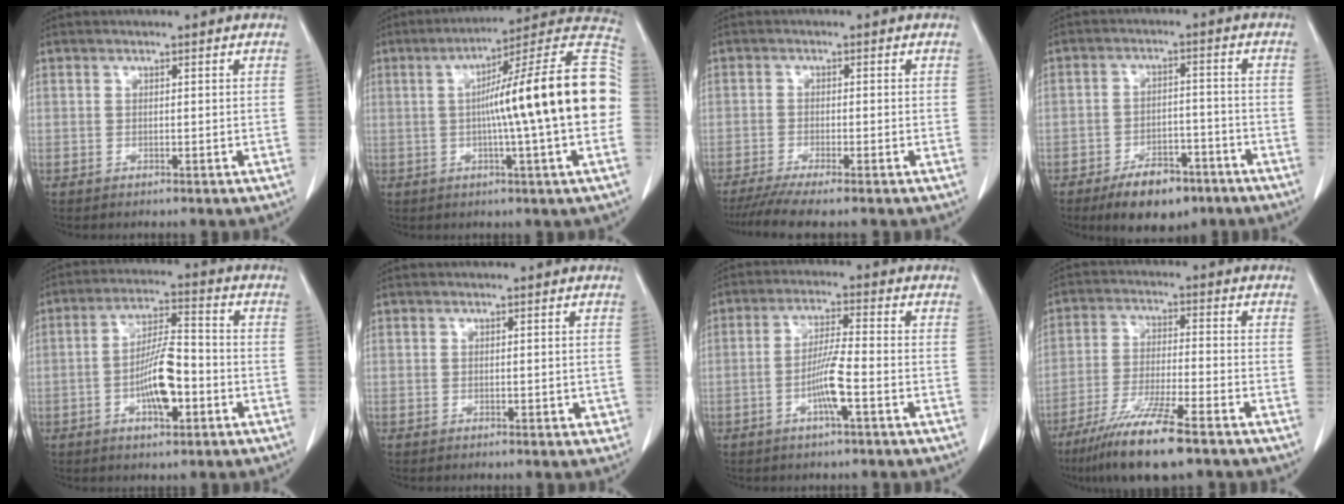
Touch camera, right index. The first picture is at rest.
{"total": 22.1, "force": [-0.2, 0.1, 22.1], "torque": [-0.265, 0.035, -0.014]}
{"total": 5.5, "force": [-4.4, -0.5, 3.2], "torque": [-0.051, -0.016, -0.077]}
{"total": 8.7, "force": [-5.9, 4.0, 5.0], "torque": [-0.080, 0.000, -0.094]}
{"total": 9.0, "force": [-2.7, 2.4, 8.2], "torque": [-0.156, 0.008, -0.049]}
{"total": 1.5, "force": [-0.2, 0.8, 1.3], "torque": [-0.014, 0.002, 0.002]}
{"total": 6.1, "force": [-2.2, -0.1, 5.7], "torque": [-0.114, -0.001, -0.042]}
{"total": 11.4, "force": [-7.8, 0.5, 8.3], "torque": [-0.161, -0.033, -0.141]}